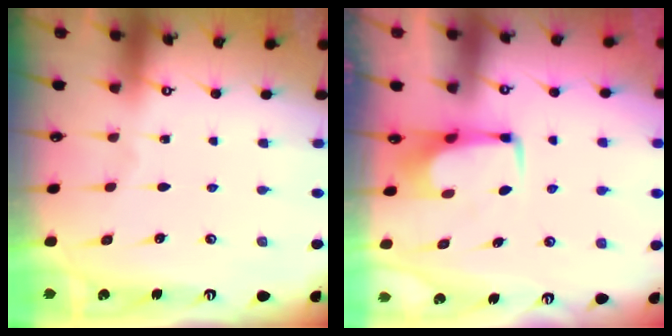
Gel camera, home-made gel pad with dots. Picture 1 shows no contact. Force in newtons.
{"total": 1.8, "press": 1.6, "slide": 0.6}